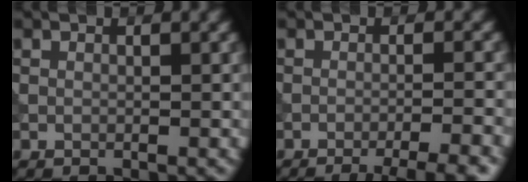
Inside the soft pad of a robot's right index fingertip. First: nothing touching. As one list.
[{"total": 6.4, "force": [-4.8, 1.5, 4.0], "torque": [-0.040, 0.005, -0.059]}]